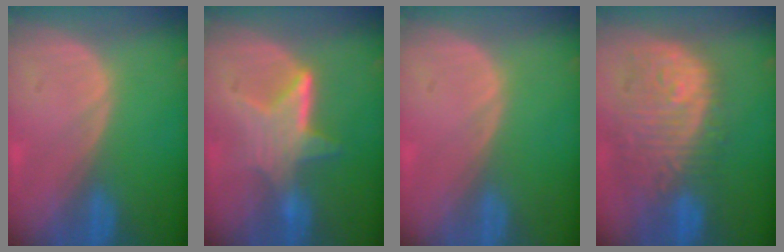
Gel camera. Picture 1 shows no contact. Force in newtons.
{"total": 6.6, "press": 6.0, "slide": 2.7}
{"total": 0.0}
{"total": 12.2, "press": 10.9, "slide": 5.6}